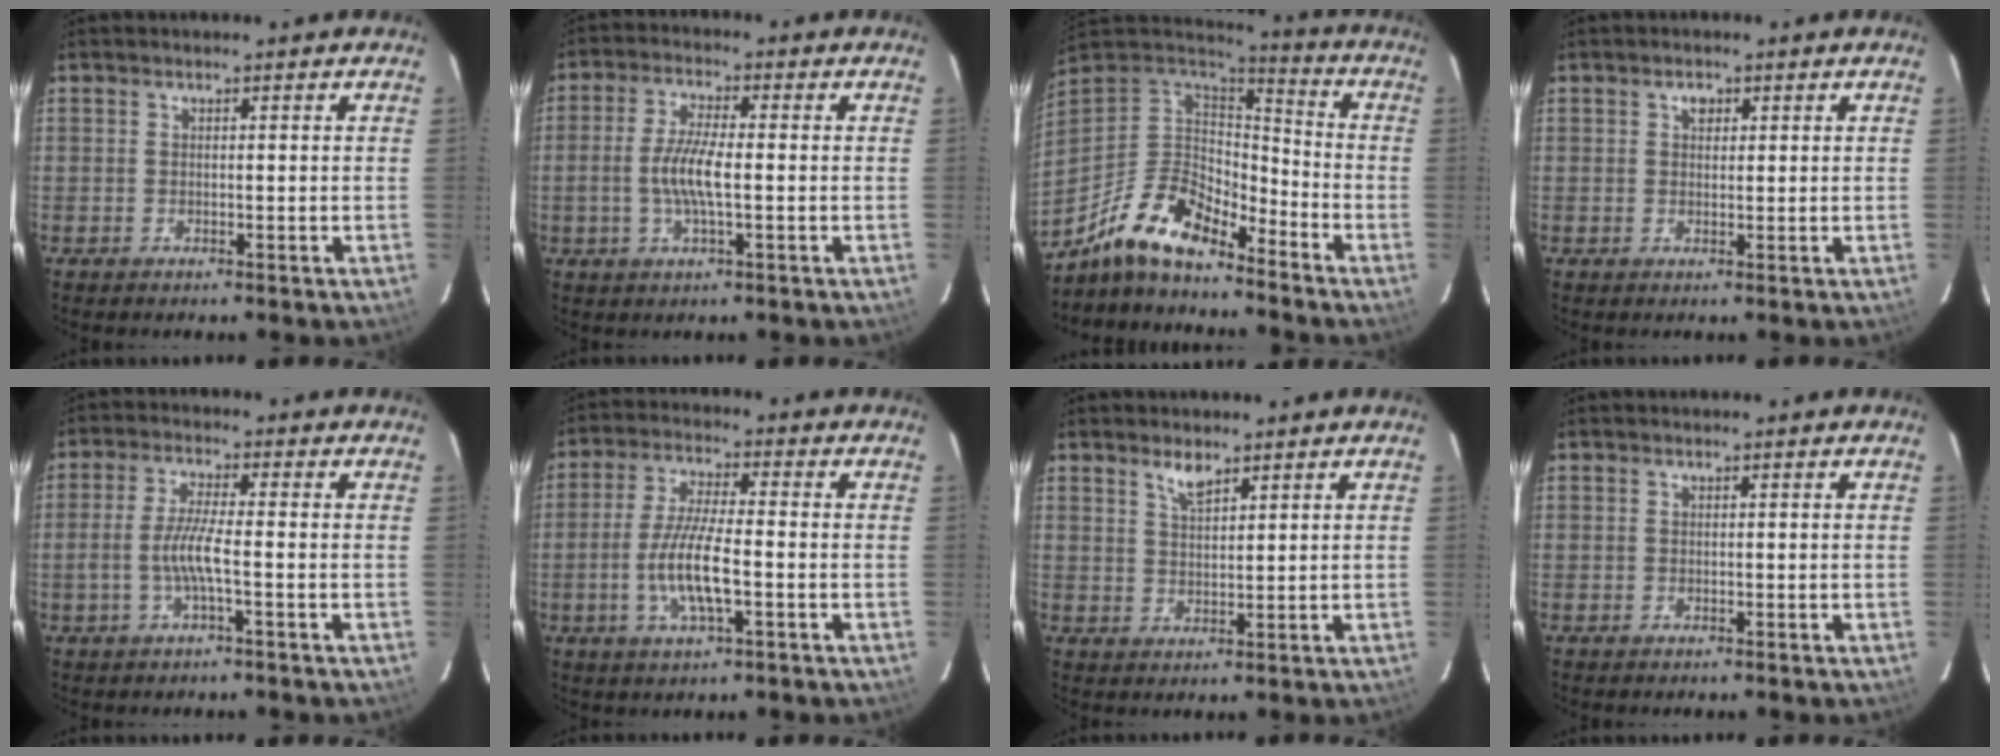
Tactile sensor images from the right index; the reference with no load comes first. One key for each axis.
{"total": 7.0, "fx": -0.9, "fy": 1.7, "fz": 6.7, "tx": -0.136, "ty": 0.002, "tz": -0.020}
{"total": 16.1, "fx": -12.1, "fy": 5.7, "fz": 9.0, "tx": -0.191, "ty": -0.006, "tz": -0.232}
{"total": 1.7, "fx": 0.7, "fy": 1.3, "fz": 0.8, "tx": -0.010, "ty": 0.007, "tz": 0.011}
{"total": 5.6, "fx": -1.6, "fy": 0.2, "fz": 5.3, "tx": -0.112, "ty": 0.000, "tz": -0.031}
{"total": 9.5, "fx": -2.6, "fy": 2.0, "fz": 9.0, "tx": -0.179, "ty": -0.006, "tz": -0.050}
{"total": 3.2, "fx": 2.5, "fy": 1.0, "fz": 1.9, "tx": -0.034, "ty": 0.000, "tz": 0.046}
{"total": 0.0}